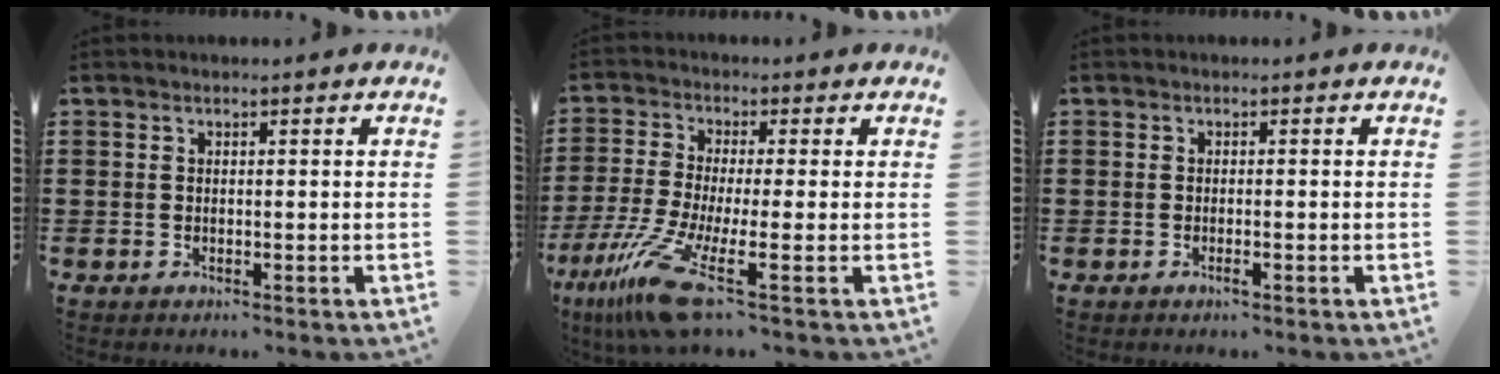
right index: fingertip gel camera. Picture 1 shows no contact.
{"total": 10.7, "force": [-5.3, 0.7, 9.3], "torque": [-0.208, -0.022, -0.104]}
{"total": 0.9, "force": [-0.5, 0.1, 0.7], "torque": [-0.014, -0.004, -0.008]}